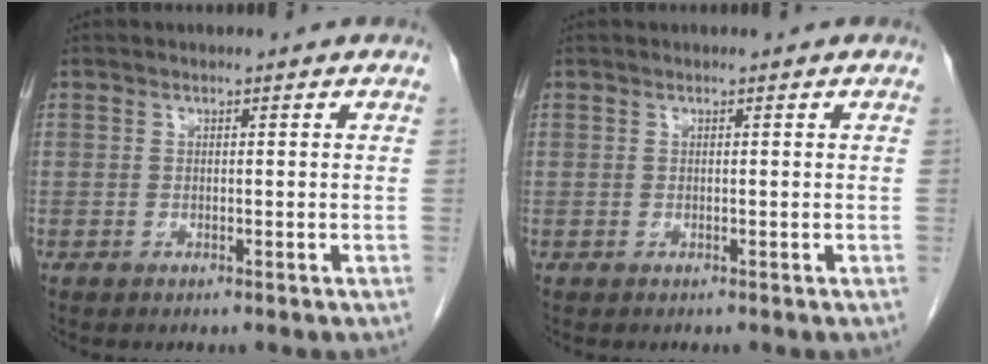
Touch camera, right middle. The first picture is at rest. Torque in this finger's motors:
{"motor_torque": [-0.69, 0.41, -0.09, 0.00]}